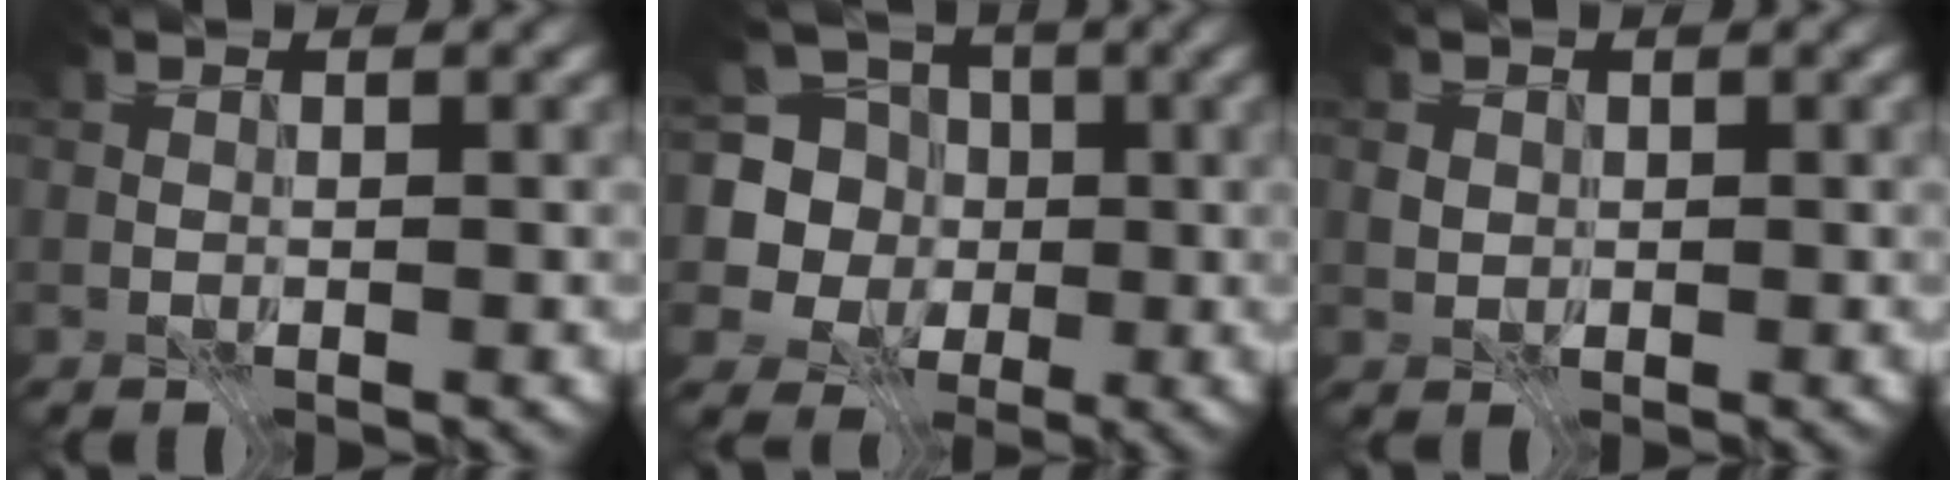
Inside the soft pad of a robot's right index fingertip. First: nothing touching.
{"total": 8.6, "force": [0.2, 8.1, 2.8], "torque": [-0.079, 0.031, -0.036]}
{"total": 1.1, "force": [0.2, 1.0, 0.3], "torque": [-0.008, -0.008, 0.011]}